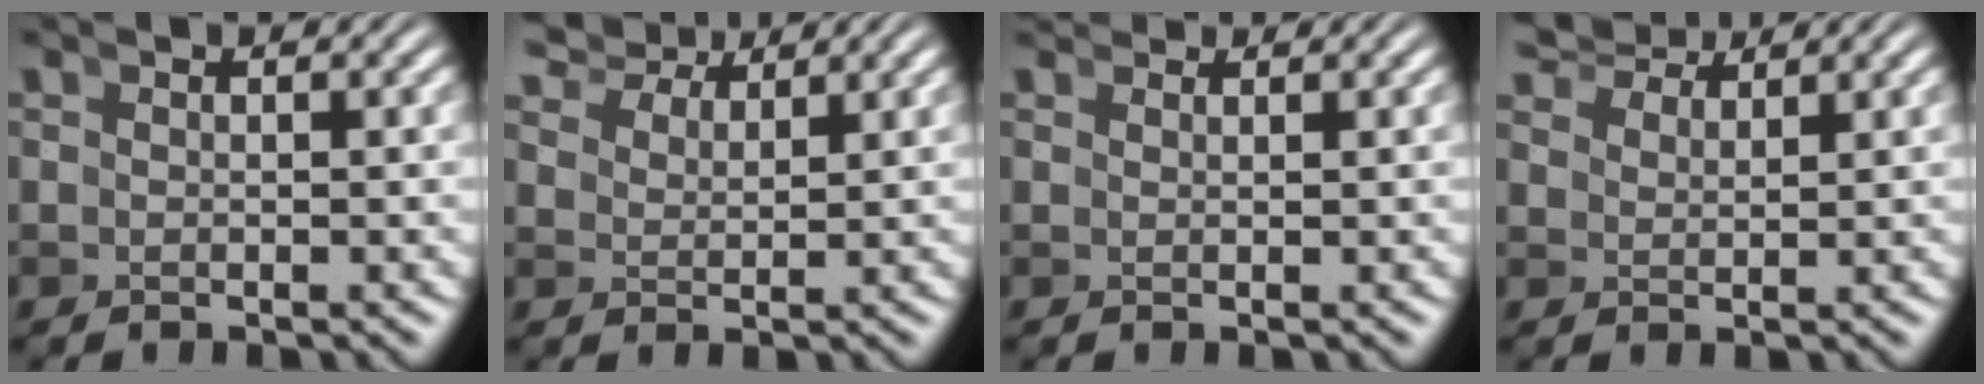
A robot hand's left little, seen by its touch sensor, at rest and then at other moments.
{"total": 5.0, "force": [4.7, 1.0, 1.4], "torque": [-0.014, 0.022, 0.075]}
{"total": 1.7, "force": [1.7, -0.1, 0.2], "torque": [0.009, 0.010, 0.026]}
{"total": 4.2, "force": [4.1, 0.1, 0.9], "torque": [-0.002, 0.021, 0.068]}